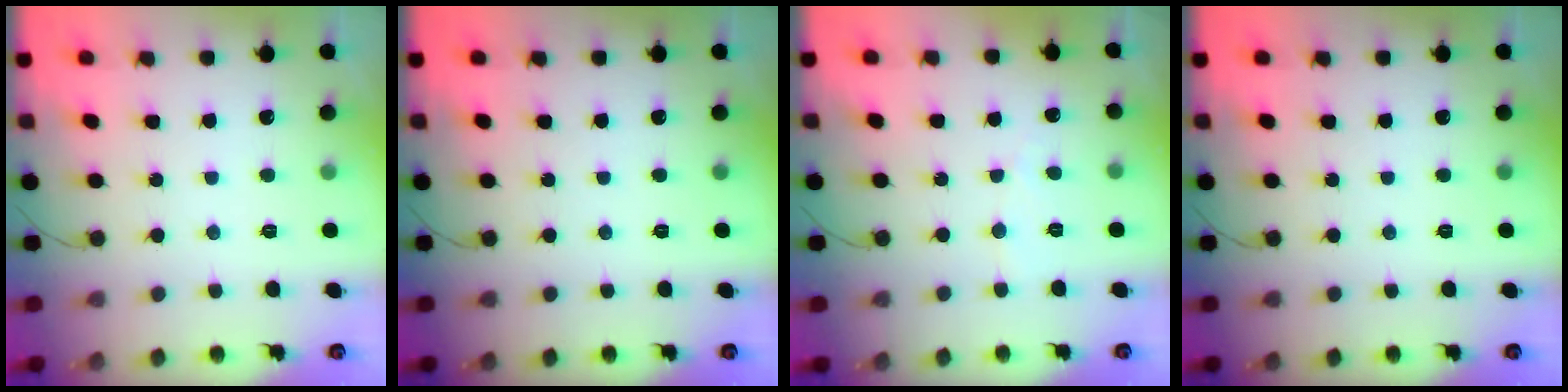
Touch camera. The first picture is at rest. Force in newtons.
{"total": 0.0}
{"total": 2.8, "press": 2.8, "slide": 0.2}
{"total": 0.0}